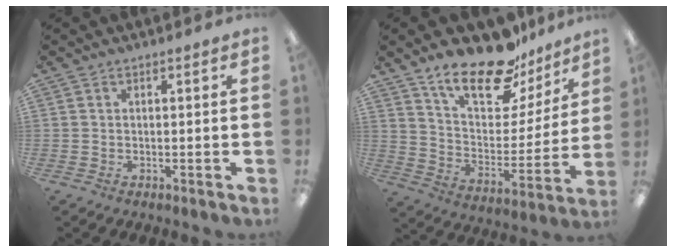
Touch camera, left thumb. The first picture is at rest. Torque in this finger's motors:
{"motor_torque": [0.28, 0.27, 1.40, -1.38, 0.26]}